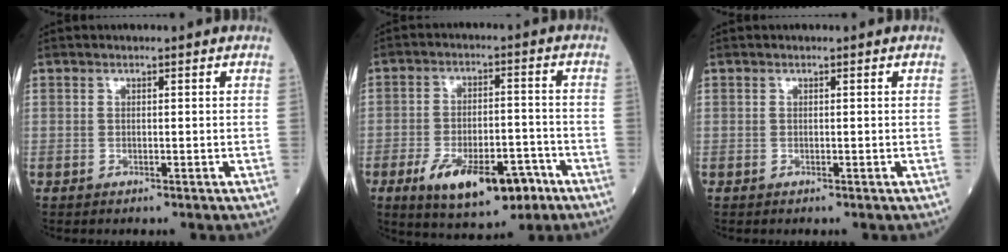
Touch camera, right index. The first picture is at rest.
{"total": 12.5, "force": [-6.6, 5.1, 9.3], "torque": [-0.148, -0.004, -0.097]}
{"total": 0.0}